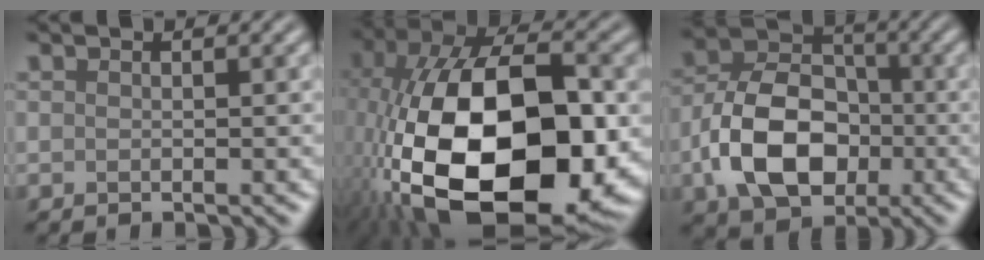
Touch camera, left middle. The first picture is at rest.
{"total": 21.1, "force": [-5.0, 11.3, 17.1], "torque": [-0.354, -0.018, -0.063]}
{"total": 9.4, "force": [-2.3, 6.7, 6.2], "torque": [-0.119, 0.006, -0.049]}